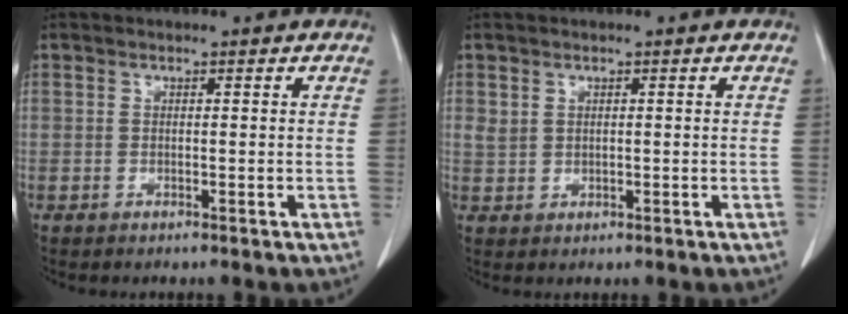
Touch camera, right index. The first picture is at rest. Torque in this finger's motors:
{"motor_torque": [-0.01, 0.07, 0.01, 0.01]}